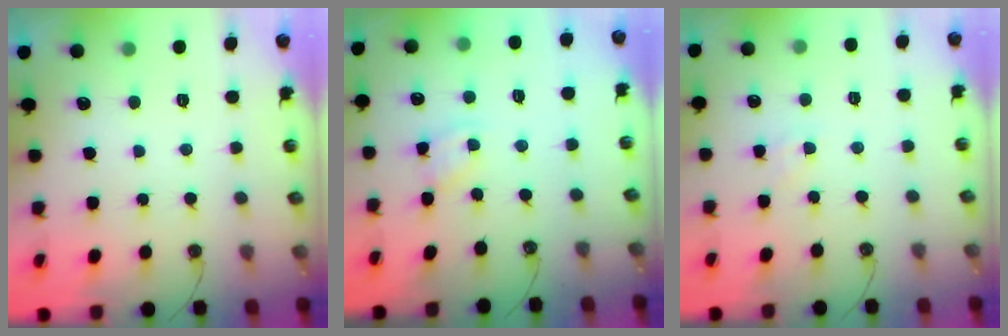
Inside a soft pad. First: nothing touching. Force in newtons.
{"total": 2.1, "press": 2.1, "slide": 0.3}
{"total": 2.9, "press": 2.9, "slide": 0.5}